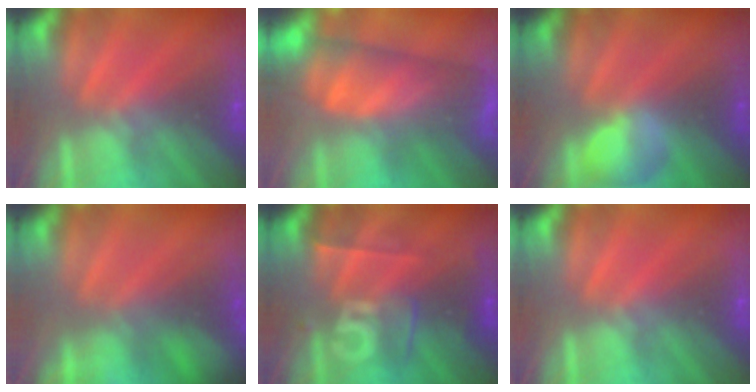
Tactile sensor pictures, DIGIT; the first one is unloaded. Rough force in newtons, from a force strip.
{"total": 7.8}
{"total": 2.4}
{"total": 7.1}
{"total": 2.5}
{"total": 0.0}